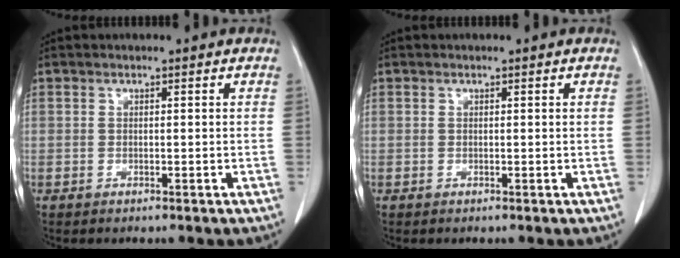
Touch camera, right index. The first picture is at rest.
{"total": 0.0}